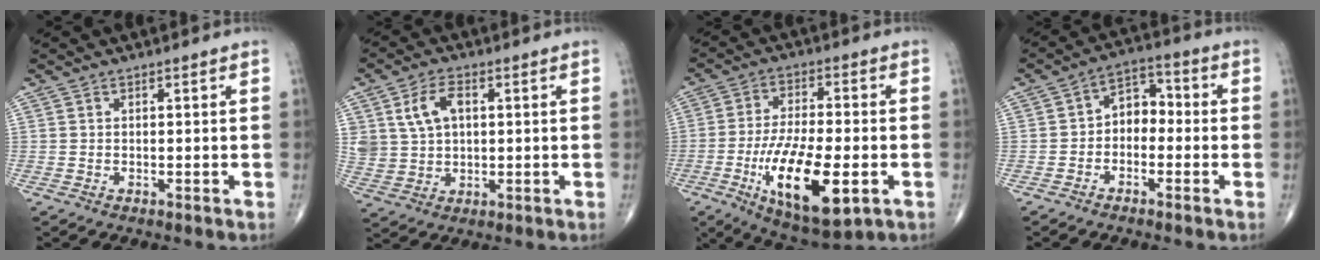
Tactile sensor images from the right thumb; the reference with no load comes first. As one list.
[{"total": 8.2, "force": [2.5, 5.5, 5.7], "torque": [-0.099, 0.000, 0.054]}, {"total": 15.4, "force": [-4.7, 5.7, 13.5], "torque": [-0.230, -0.004, -0.067]}, {"total": 6.3, "force": [-1.1, 4.6, 4.2], "torque": [-0.040, 0.034, -0.035]}]